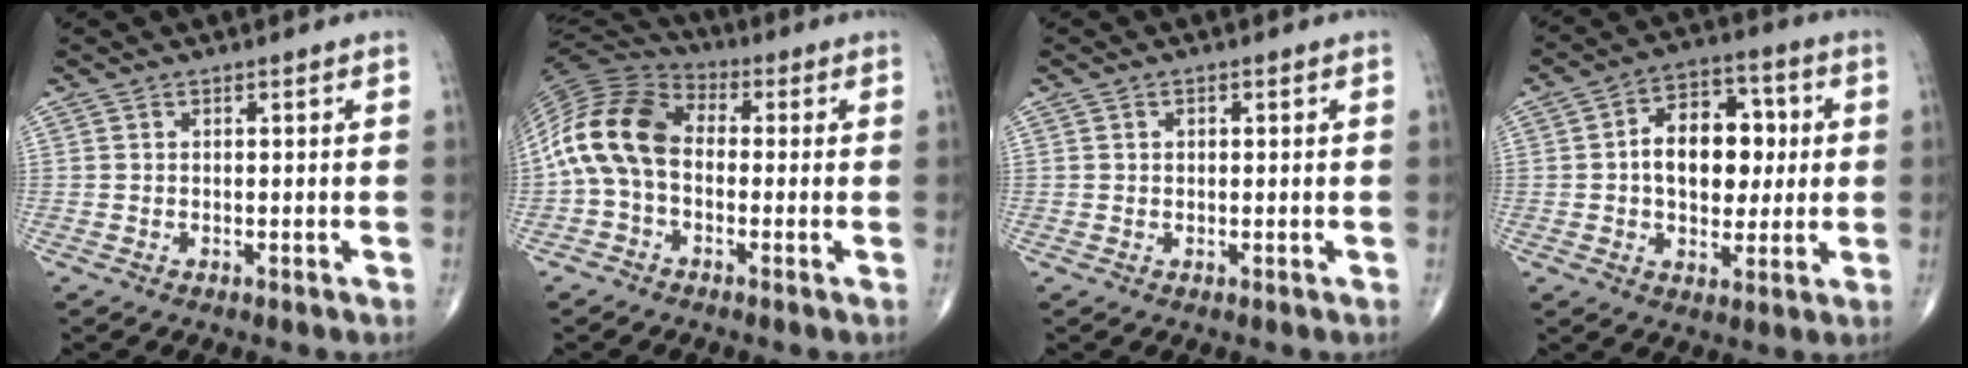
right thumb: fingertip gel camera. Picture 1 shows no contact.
{"total": 14.2, "force": [-0.8, 9.5, 10.6], "torque": [-0.213, 0.033, -0.028]}
{"total": 0.8, "force": [0.2, 0.6, 0.5], "torque": [-0.004, 0.000, 0.003]}
{"total": 13.9, "force": [1.1, 9.1, 10.4], "torque": [-0.118, 0.019, 0.014]}